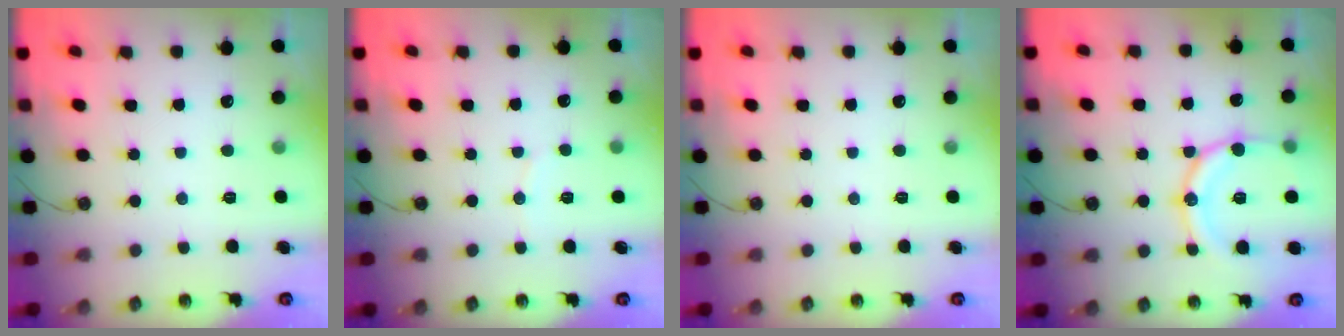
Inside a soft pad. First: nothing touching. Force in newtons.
{"total": 4.4, "press": 4.3, "slide": 0.5}
{"total": 0.0}
{"total": 15.7, "press": 15.4, "slide": 3.0}